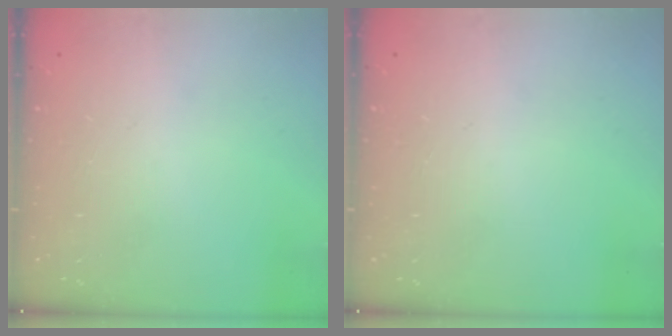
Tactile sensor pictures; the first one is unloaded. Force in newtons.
{"total": 0.0}